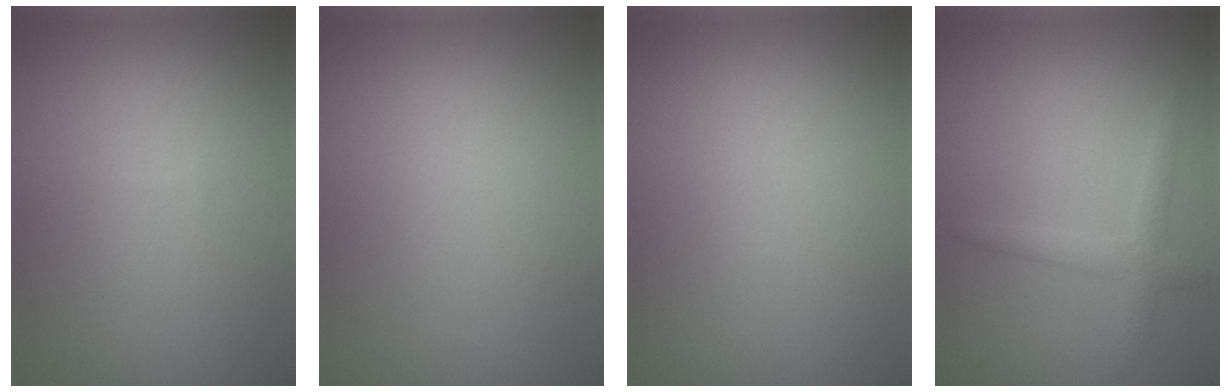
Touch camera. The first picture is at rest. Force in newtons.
{"total": 0.0}
{"total": 0.0}
{"total": 2.1, "press": 2.0, "slide": 0.1}